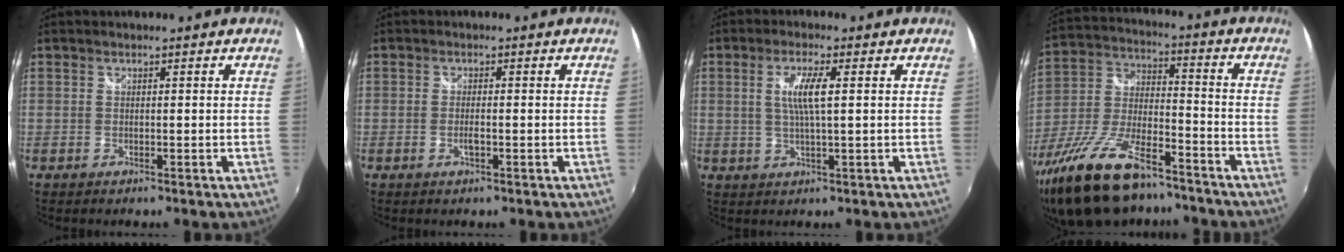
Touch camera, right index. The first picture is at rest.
{"total": 2.1, "force": [-0.7, 0.6, 1.8], "torque": [-0.035, -0.003, -0.011]}
{"total": 5.5, "force": [1.0, 0.5, 5.4], "torque": [-0.103, -0.003, 0.019]}
{"total": 21.9, "force": [-15.8, 8.1, 12.8], "torque": [-0.264, -0.024, -0.266]}